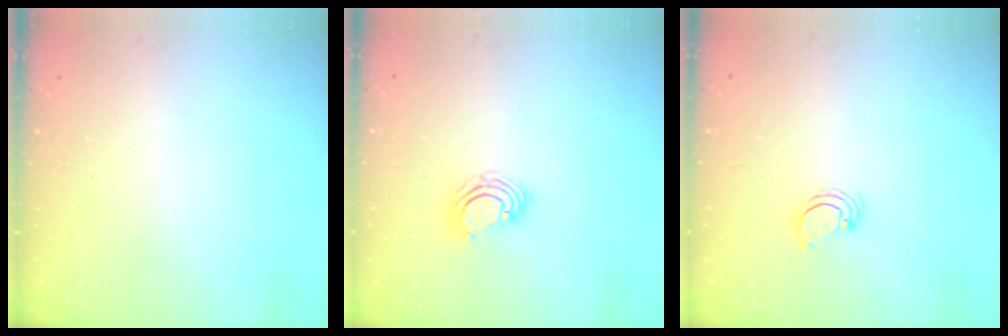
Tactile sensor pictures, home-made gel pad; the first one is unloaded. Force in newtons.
{"total": 4.0, "press": 3.9, "slide": 0.2}
{"total": 2.3, "press": 2.3, "slide": 0.2}